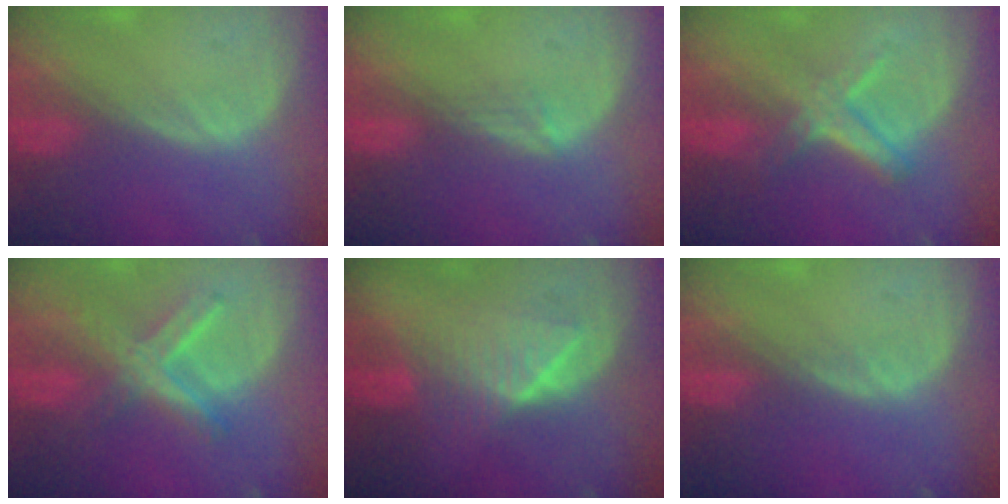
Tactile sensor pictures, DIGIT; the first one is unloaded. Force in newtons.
{"total": 1.8, "press": 1.3, "slide": 1.2}
{"total": 5.8, "press": 5.4, "slide": 1.9}
{"total": 7.4, "press": 6.4, "slide": 3.7}
{"total": 6.5, "press": 6.4, "slide": 0.9}
{"total": 0.5, "press": 0.5, "slide": 0.1}